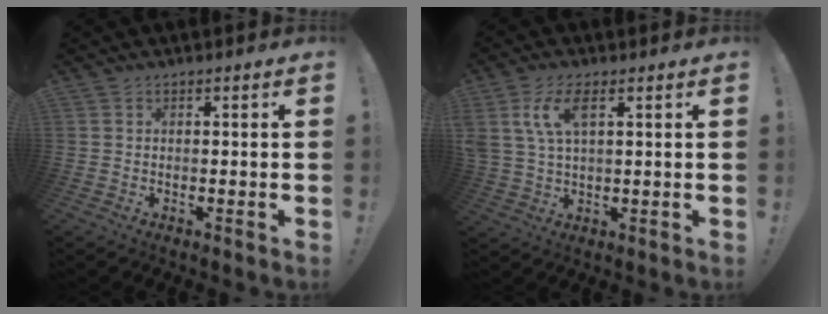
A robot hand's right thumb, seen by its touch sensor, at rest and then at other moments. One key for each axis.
{"total": 9.0, "fx": 3.6, "fy": 4.2, "fz": 7.1, "tx": -0.151, "ty": -0.005, "tz": 0.064}